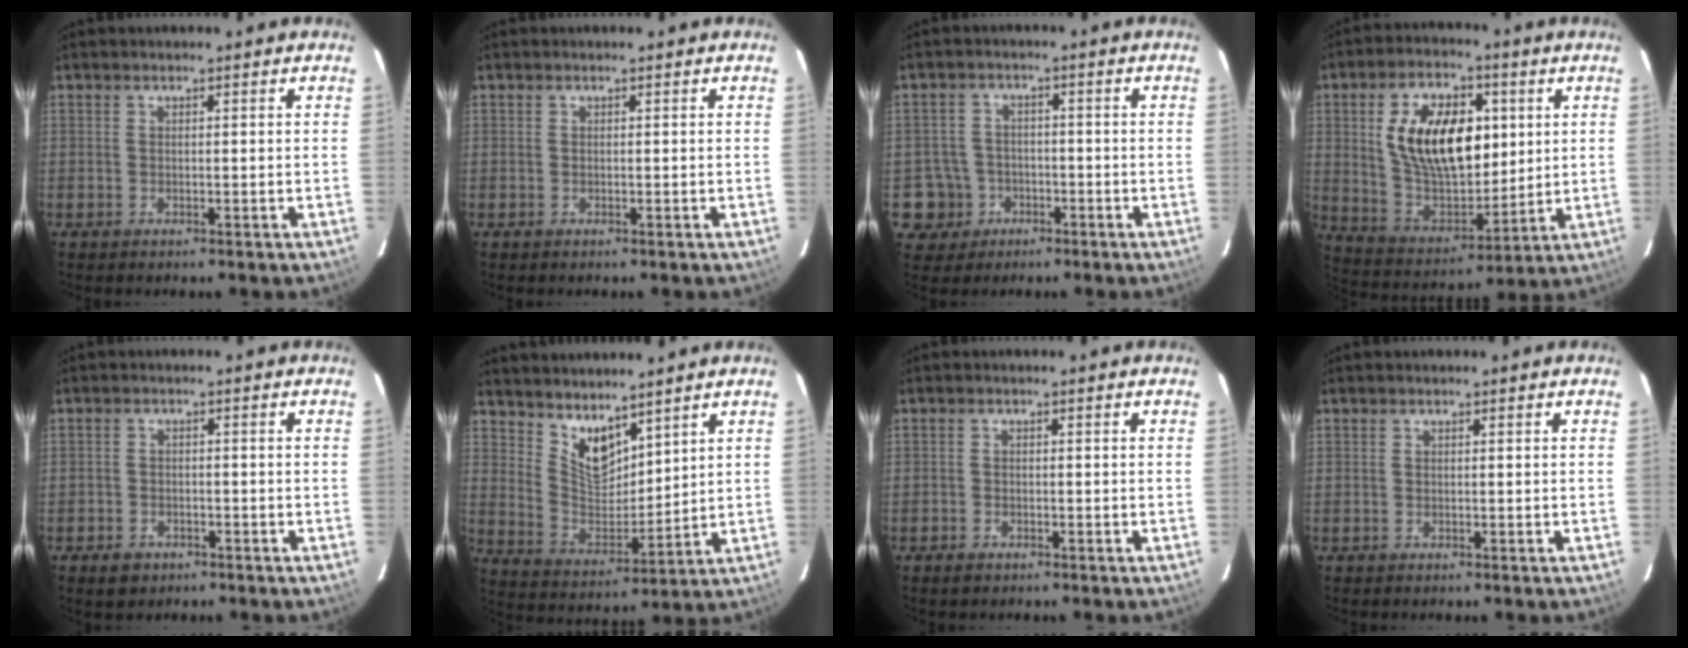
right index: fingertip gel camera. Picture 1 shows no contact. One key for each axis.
{"total": 0.0}
{"total": 6.2, "fx": -2.4, "fy": 5.8, "fz": 0.4, "tx": -0.023, "ty": 0.025, "tz": -0.034}
{"total": 19.1, "fx": 4.4, "fy": 11.0, "fz": 15.0, "tx": -0.273, "ty": 0.014, "tz": 0.092}
{"total": 3.8, "fx": -2.3, "fy": 2.7, "fz": 1.2, "tx": -0.036, "ty": 0.003, "tz": -0.034}
{"total": 8.8, "fx": 6.6, "fy": 3.7, "fz": 4.5, "tx": -0.074, "ty": -0.007, "tz": 0.134}
{"total": 1.5, "fx": -1.1, "fy": 0.9, "fz": 0.3, "tx": -0.011, "ty": 0.001, "tz": -0.019}
{"total": 0.0}